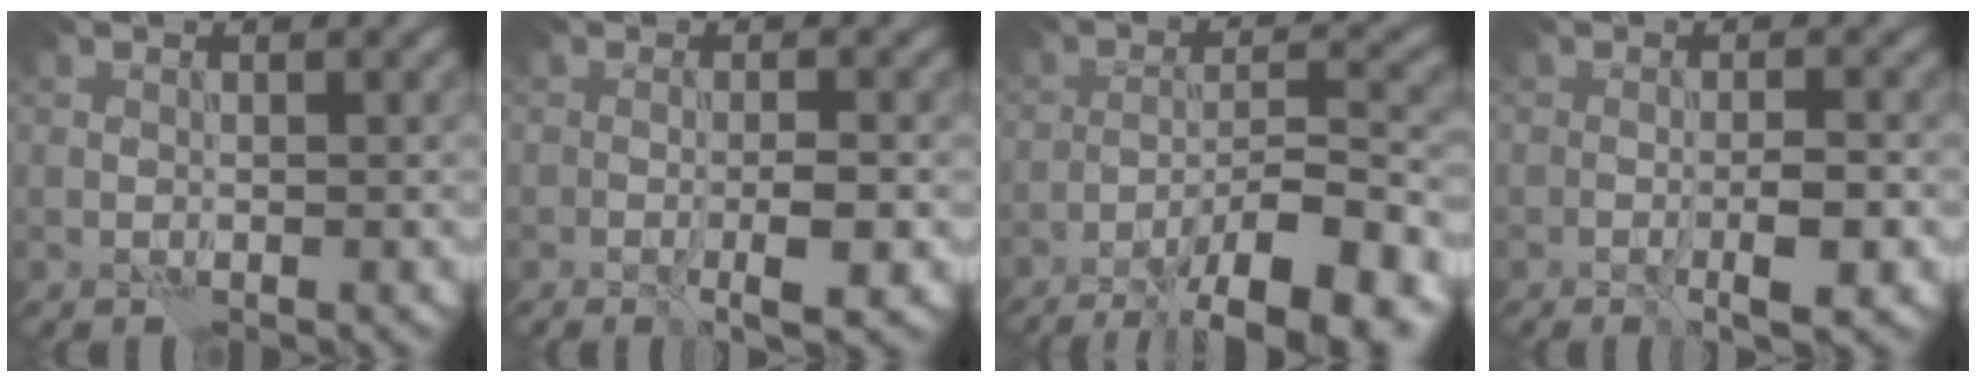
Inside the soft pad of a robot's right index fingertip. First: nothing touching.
{"total": 3.2, "force": [-0.8, 0.5, 3.1], "torque": [-0.052, -0.004, -0.011]}
{"total": 11.0, "force": [-7.4, 2.3, 7.9], "torque": [-0.119, 0.012, -0.113]}
{"total": 3.3, "force": [-1.0, 0.6, 3.1], "torque": [-0.054, -0.002, -0.014]}